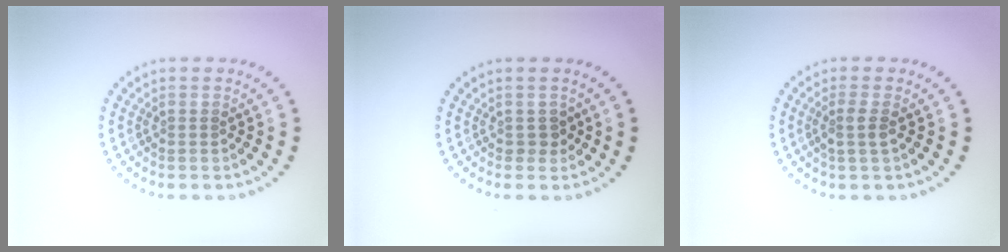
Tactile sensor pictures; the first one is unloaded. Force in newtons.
{"total": 1.1, "press": 1.0, "slide": 0.5}
{"total": 1.5, "press": 1.2, "slide": 0.8}